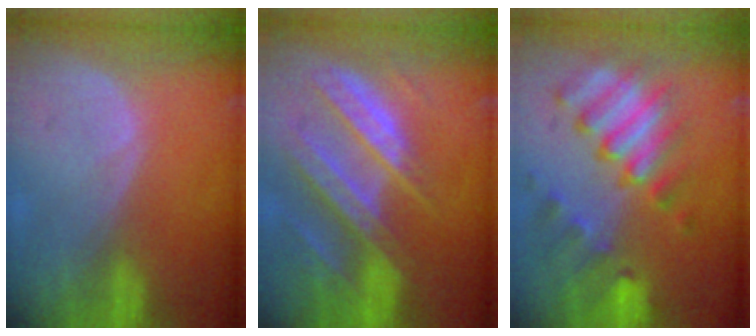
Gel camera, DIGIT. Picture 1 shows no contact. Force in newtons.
{"total": 10.3, "press": 9.1, "slide": 4.8}
{"total": 10.2, "press": 8.9, "slide": 5.0}